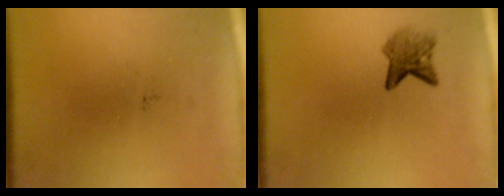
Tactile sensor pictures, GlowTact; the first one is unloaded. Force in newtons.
{"total": 2.9}